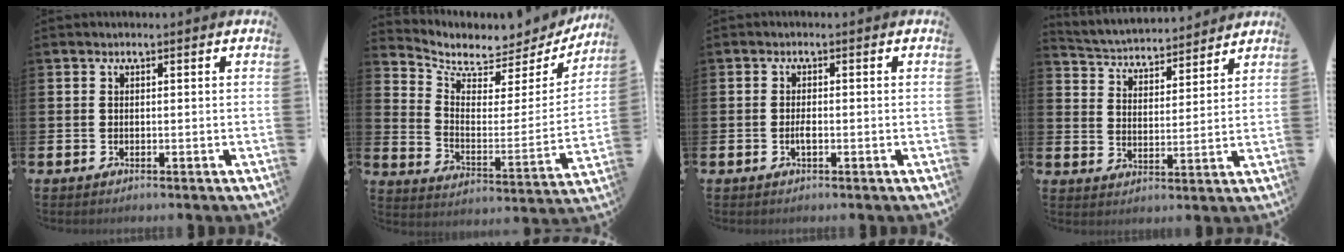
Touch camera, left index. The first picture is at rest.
{"total": 6.0, "force": [5.3, 2.7, 0.9], "torque": [-0.054, -0.049, 0.088]}
{"total": 1.4, "force": [-0.4, 0.4, 1.2], "torque": [-0.022, 0.000, -0.009]}
{"total": 3.9, "force": [3.8, 0.9, 0.0], "torque": [-0.030, -0.036, 0.062]}